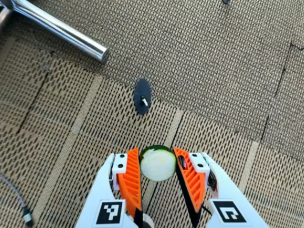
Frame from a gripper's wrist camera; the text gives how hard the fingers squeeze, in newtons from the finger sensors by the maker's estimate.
{"total": 9.5, "left": 9.0, "right": 9.9}